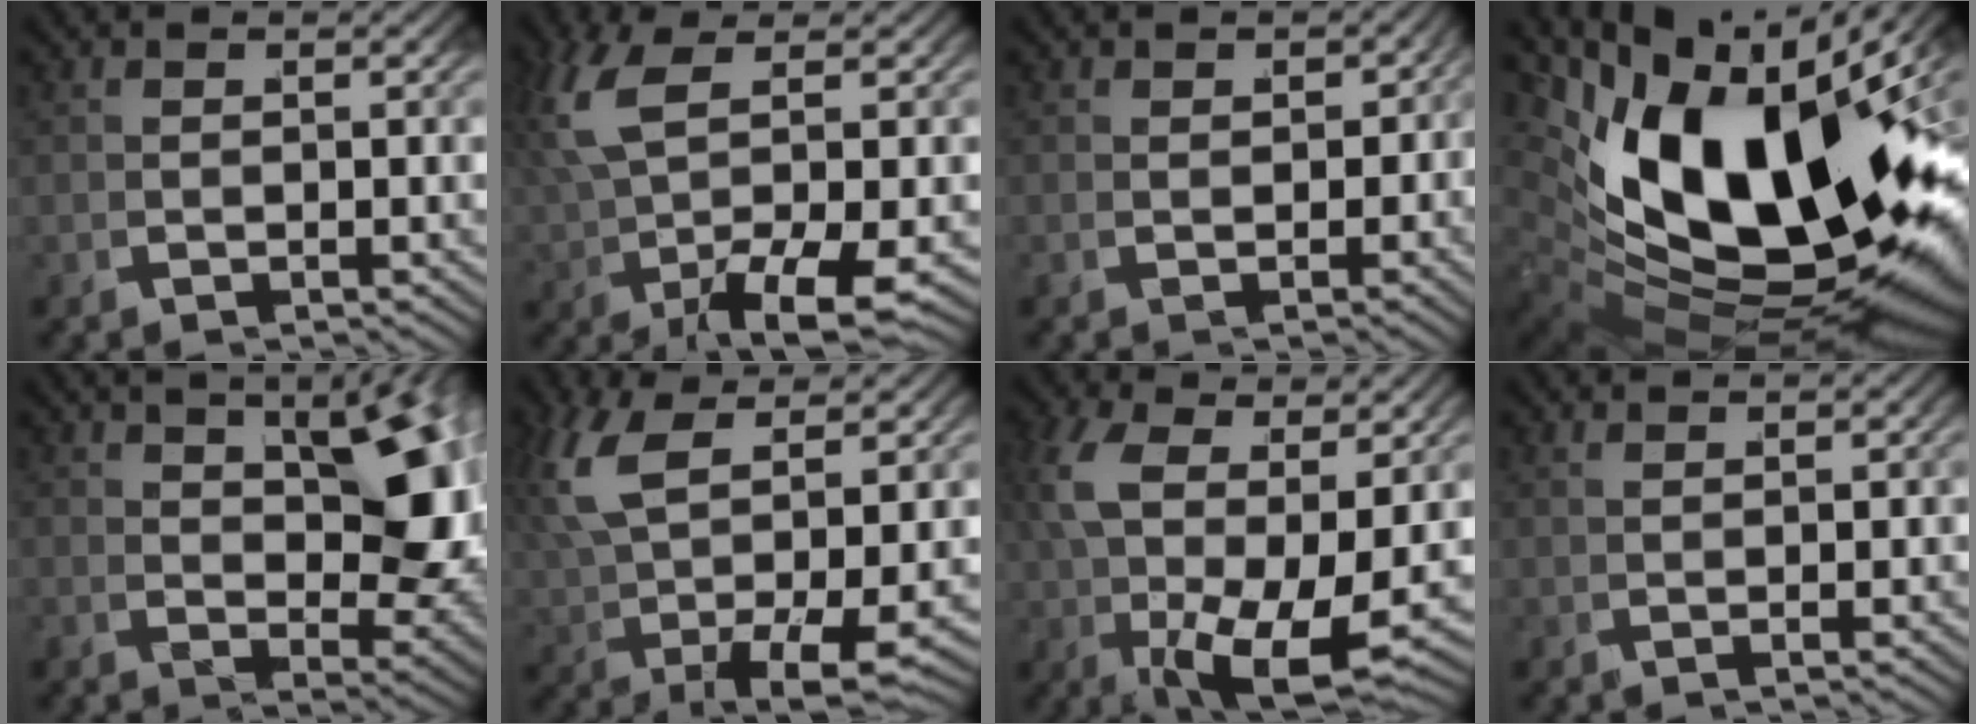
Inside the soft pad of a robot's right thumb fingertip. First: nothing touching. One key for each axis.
{"total": 6.3, "fx": 0.3, "fy": 2.4, "fz": 5.8, "tx": -0.127, "ty": -0.009, "tz": 0.022}
{"total": 2.4, "fx": -0.6, "fy": 2.0, "fz": 1.1, "tx": -0.018, "ty": -0.021, "tz": 0.003}
{"total": 28.4, "fx": -1.6, "fy": 17.1, "fz": 22.6, "tx": -0.399, "ty": -0.051, "tz": 0.011}
{"total": 8.3, "fx": 1.4, "fy": 3.6, "fz": 7.3, "tx": -0.086, "ty": -0.013, "tz": 0.038}
{"total": 7.5, "fx": 1.2, "fy": 3.8, "fz": 6.3, "tx": -0.154, "ty": -0.017, "tz": 0.043}
{"total": 9.6, "fx": -0.2, "fy": 4.8, "fz": 8.3, "tx": -0.175, "ty": -0.031, "tz": 0.017}
{"total": 0.7, "fx": 0.6, "fy": -0.2, "fz": 0.3, "tx": -0.006, "ty": 0.007, "tz": 0.013}